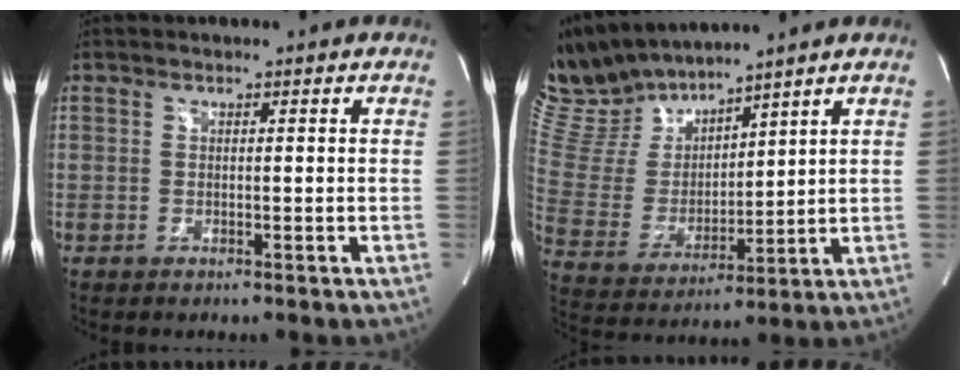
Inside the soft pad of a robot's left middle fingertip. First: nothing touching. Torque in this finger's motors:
{"motor_torque": [0.47, -1.46, 0.02, -0.04]}